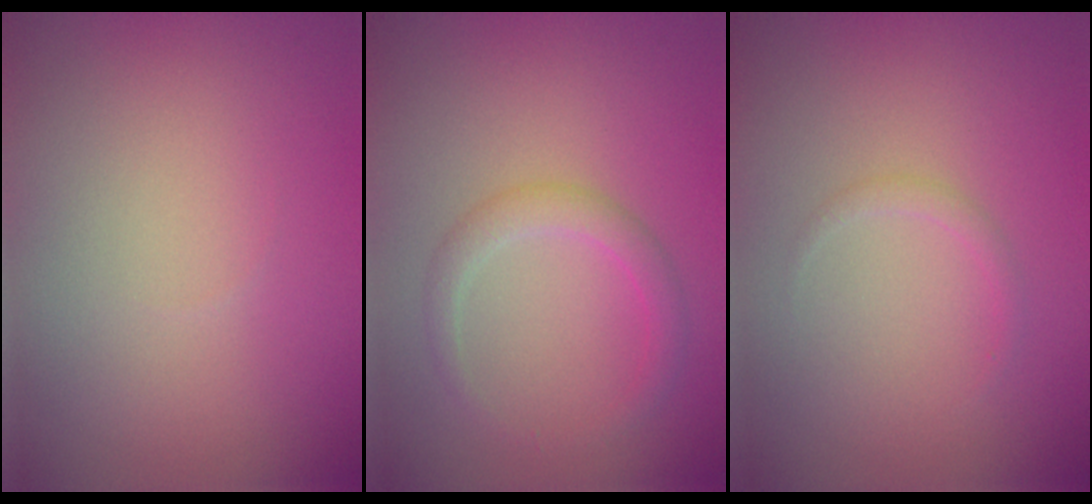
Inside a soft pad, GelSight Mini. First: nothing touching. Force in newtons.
{"total": 2.1, "press": 2.1, "slide": 0.0}
{"total": 0.8, "press": 0.8, "slide": 0.1}